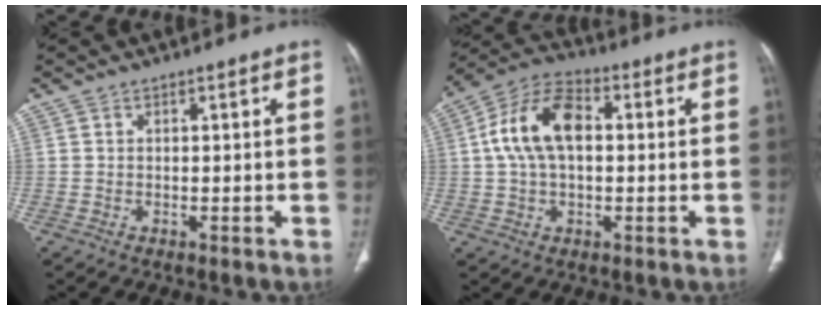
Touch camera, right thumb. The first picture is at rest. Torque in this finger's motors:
{"motor_torque": [1.48, 2.21, 1.06, -0.16, 0.11]}